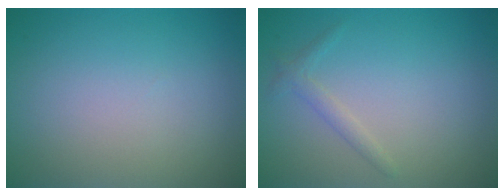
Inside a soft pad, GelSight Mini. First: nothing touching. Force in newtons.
{"total": 1.2, "press": 1.2, "slide": 0.1}